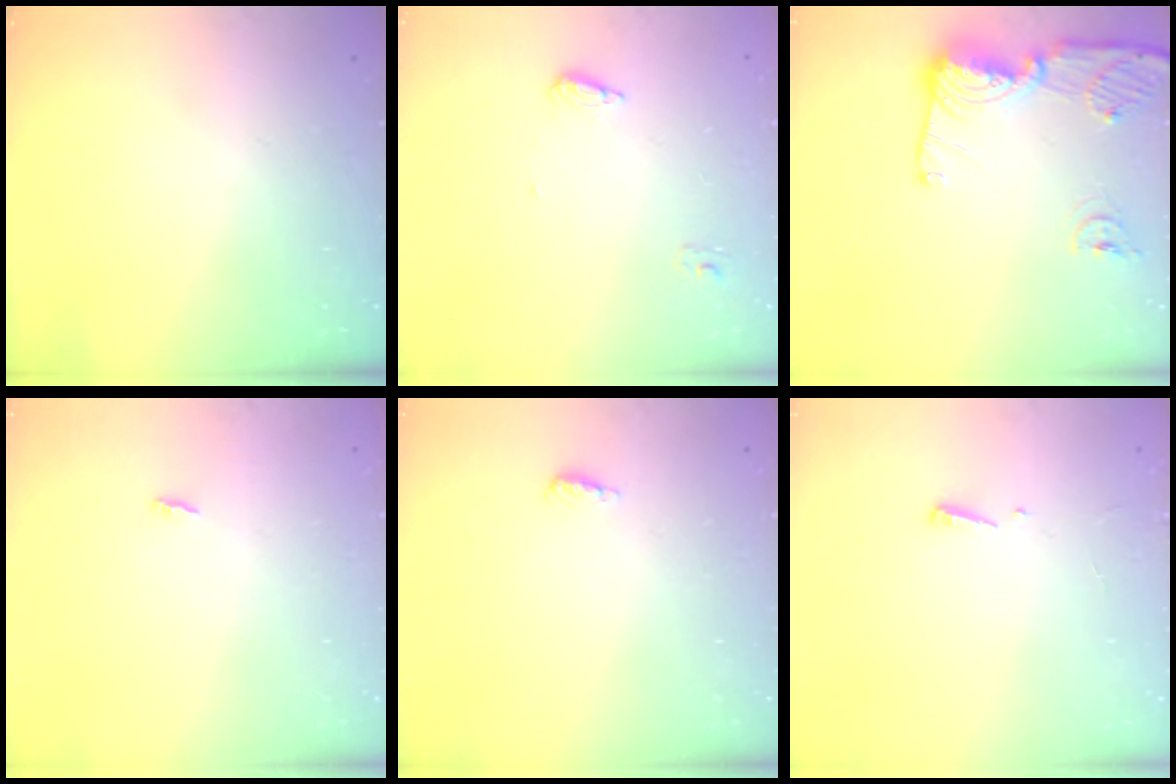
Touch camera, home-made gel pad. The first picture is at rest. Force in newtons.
{"total": 7.0, "press": 7.0, "slide": 0.5}
{"total": 14.2, "press": 14.1, "slide": 1.6}
{"total": 1.9, "press": 1.9, "slide": 0.2}
{"total": 4.9, "press": 4.4, "slide": 2.0}
{"total": 2.4, "press": 2.4, "slide": 0.2}